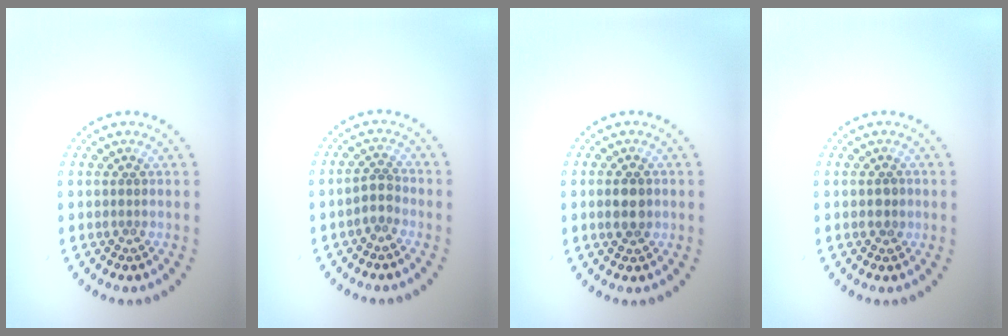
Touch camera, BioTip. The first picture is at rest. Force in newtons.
{"total": 1.7, "press": 1.4, "slide": 1.0}
{"total": 2.6, "press": 2.6, "slide": 0.1}
{"total": 1.2, "press": 1.1, "slide": 0.2}